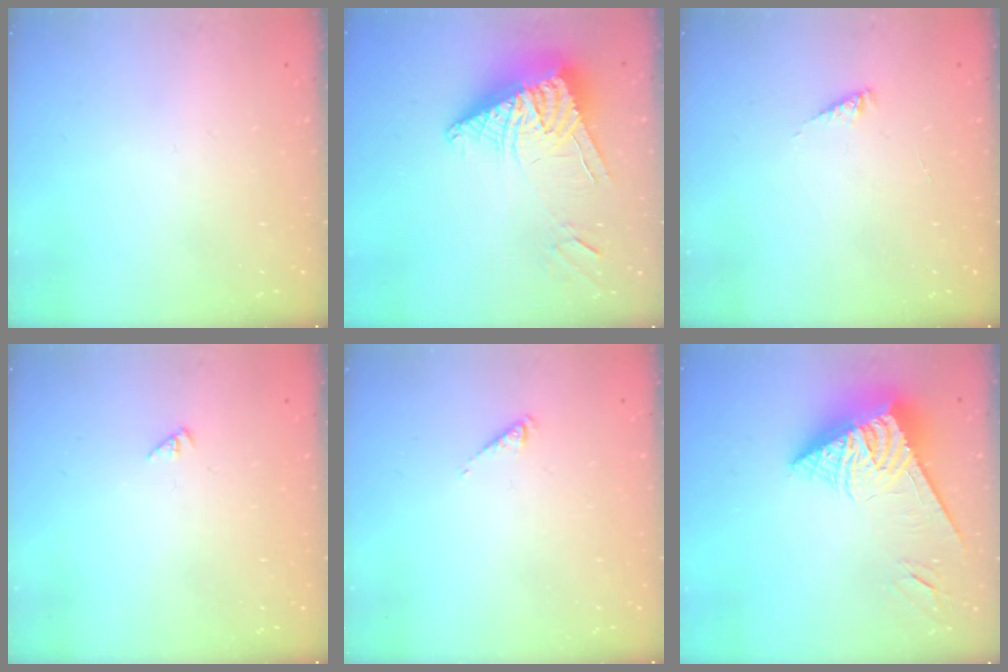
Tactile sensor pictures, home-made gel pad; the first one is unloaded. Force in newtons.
{"total": 12.1, "press": 12.0, "slide": 1.5}
{"total": 1.7, "press": 1.6, "slide": 0.3}
{"total": 0.0}
{"total": 0.7, "press": 0.7, "slide": 0.0}
{"total": 8.6, "press": 8.5, "slide": 0.9}